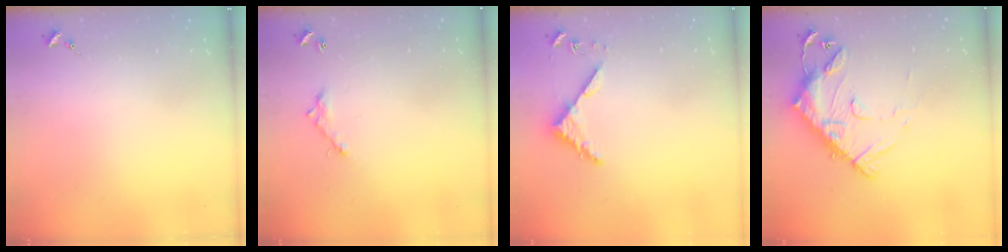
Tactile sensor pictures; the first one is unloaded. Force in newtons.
{"total": 6.2, "press": 6.2, "slide": 0.4}
{"total": 4.3, "press": 4.3, "slide": 0.4}
{"total": 15.5, "press": 15.4, "slide": 1.5}